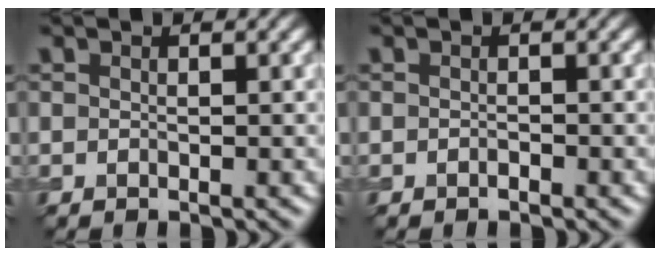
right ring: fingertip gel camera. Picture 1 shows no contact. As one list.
[{"total": 0.5, "force": [-0.4, 0.2, 0.3], "torque": [-0.005, 0.001, -0.007]}]